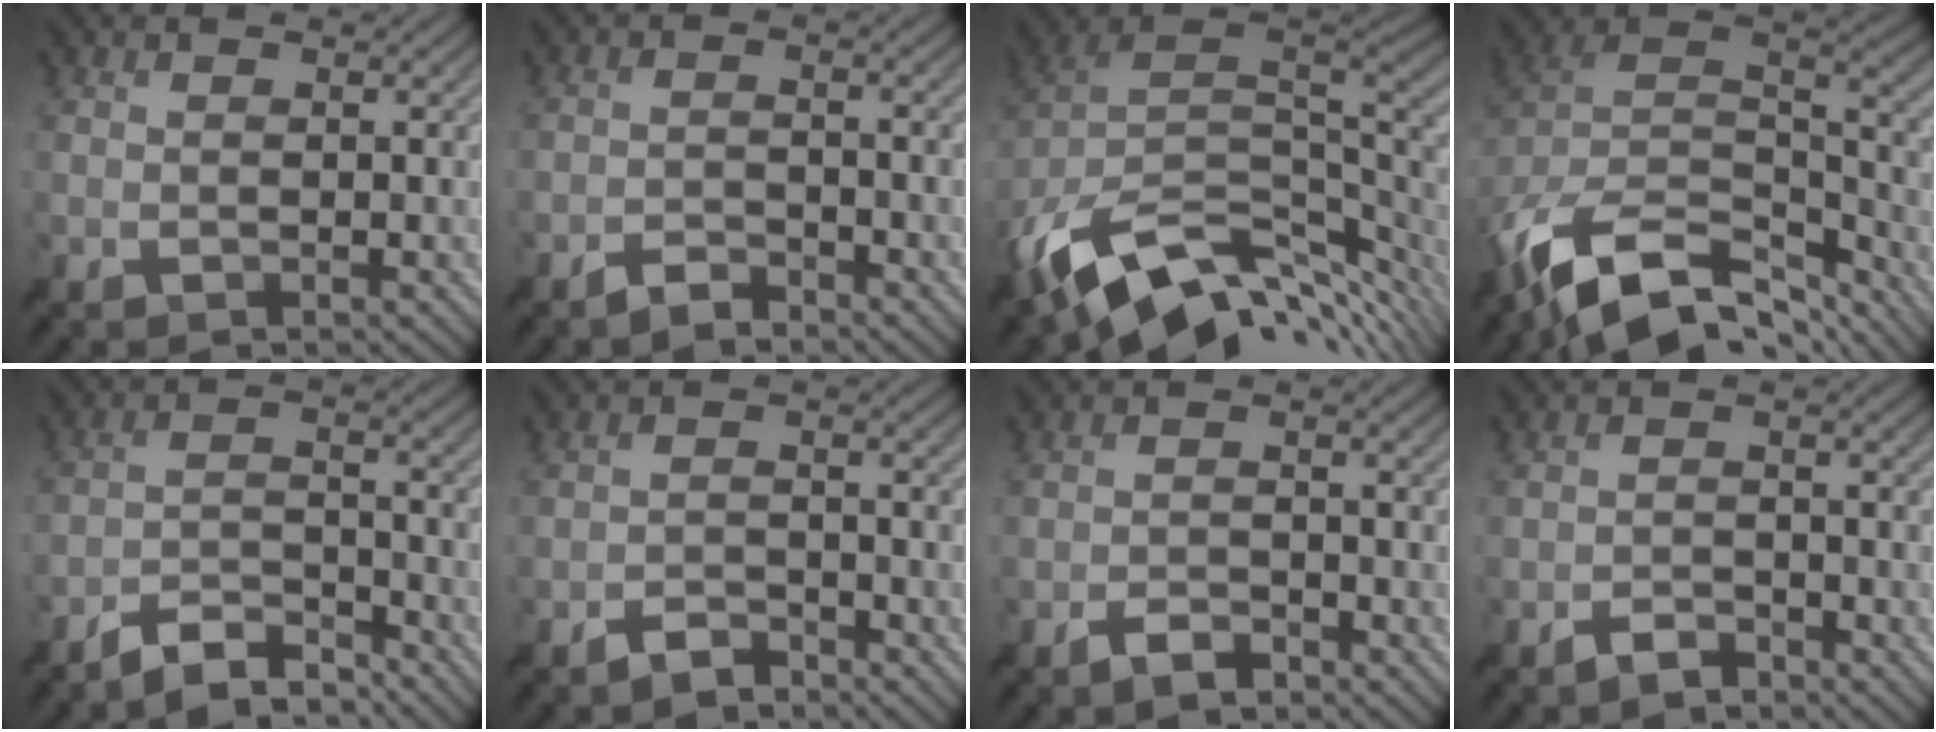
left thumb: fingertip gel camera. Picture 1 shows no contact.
{"total": 2.4, "force": [-2.2, 0.6, 0.7], "torque": [-0.009, 0.002, -0.048]}
{"total": 15.4, "force": [-5.8, 8.9, 11.2], "torque": [-0.240, -0.024, -0.092]}
{"total": 15.2, "force": [-9.5, 7.9, 8.8], "torque": [-0.208, -0.035, -0.144]}
{"total": 6.2, "force": [-5.7, 1.3, 2.0], "torque": [-0.036, -0.004, -0.109]}
{"total": 2.7, "force": [-2.4, 0.9, 0.7], "torque": [-0.007, 0.002, -0.051]}
{"total": 2.6, "force": [-2.1, 1.0, 1.0], "torque": [-0.013, 0.001, -0.044]}
{"total": 2.3, "force": [-2.1, 0.8, 0.7], "torque": [-0.006, 0.002, -0.043]}